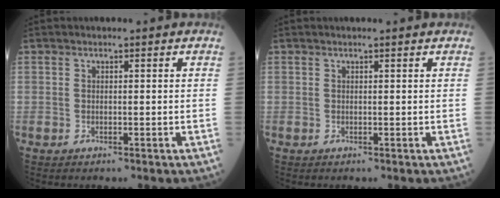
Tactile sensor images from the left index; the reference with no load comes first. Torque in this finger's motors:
{"motor_torque": [0.15, -0.09, 0.03, 0.01]}